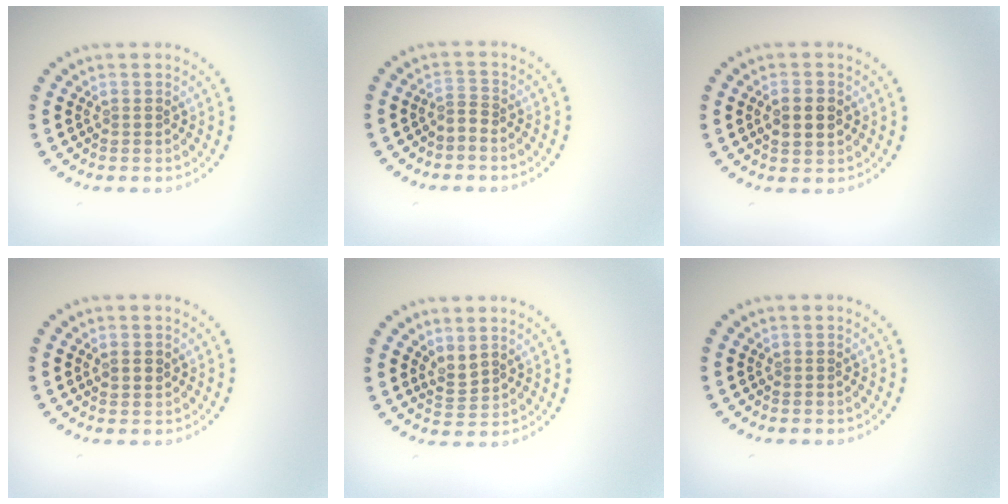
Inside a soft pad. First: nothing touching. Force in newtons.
{"total": 1.1, "press": 0.5, "slide": 1.0}
{"total": 2.4, "press": 2.4, "slide": 0.2}
{"total": 1.0, "press": 1.0, "slide": 0.4}
{"total": 1.7, "press": 1.2, "slide": 1.1}
{"total": 0.0}